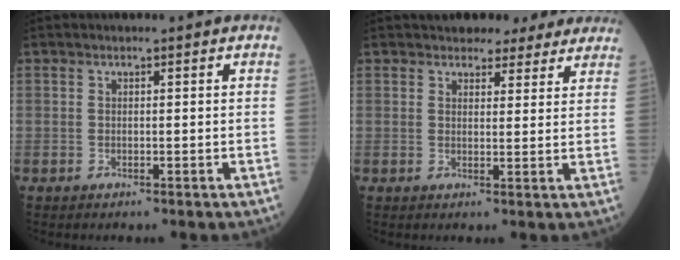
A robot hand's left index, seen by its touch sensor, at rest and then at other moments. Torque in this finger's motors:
{"motor_torque": [0.77, -0.77, 0.20, 0.03]}